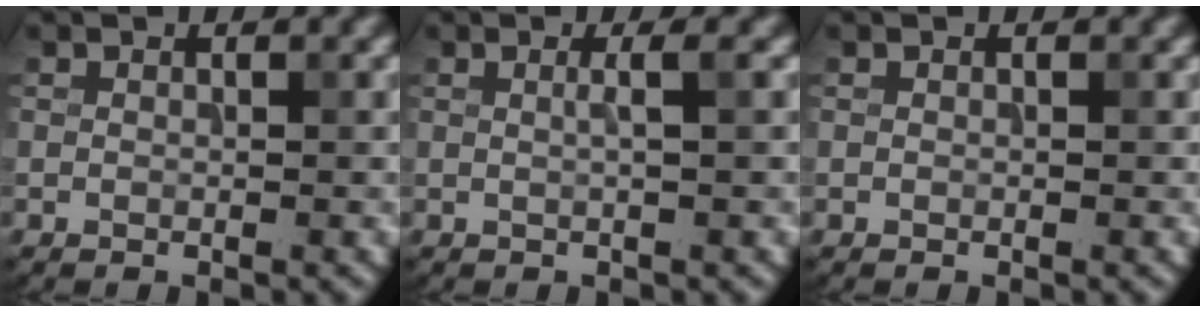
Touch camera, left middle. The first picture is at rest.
{"total": 1.2, "force": [0.1, 0.2, 1.2], "torque": [-0.017, 0.004, -0.002]}
{"total": 0.0}